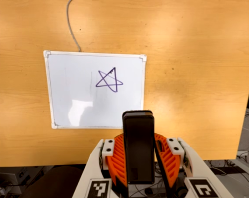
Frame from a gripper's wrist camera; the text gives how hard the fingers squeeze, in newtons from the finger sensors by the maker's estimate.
{"total": 6.8, "left": 5.7, "right": 8.0}